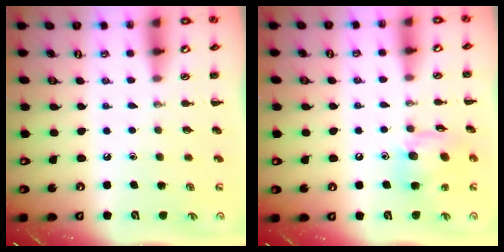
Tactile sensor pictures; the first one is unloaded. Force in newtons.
{"total": 13.2, "press": 12.9, "slide": 2.9}